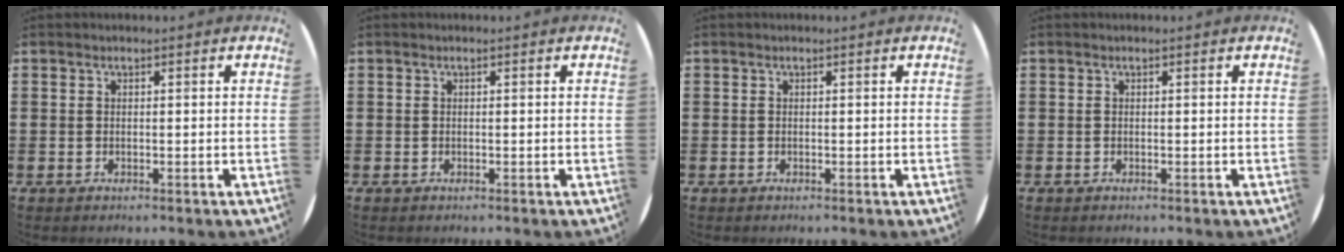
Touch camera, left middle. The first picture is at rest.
{"total": 0.0}
{"total": 0.0}
{"total": 0.0}